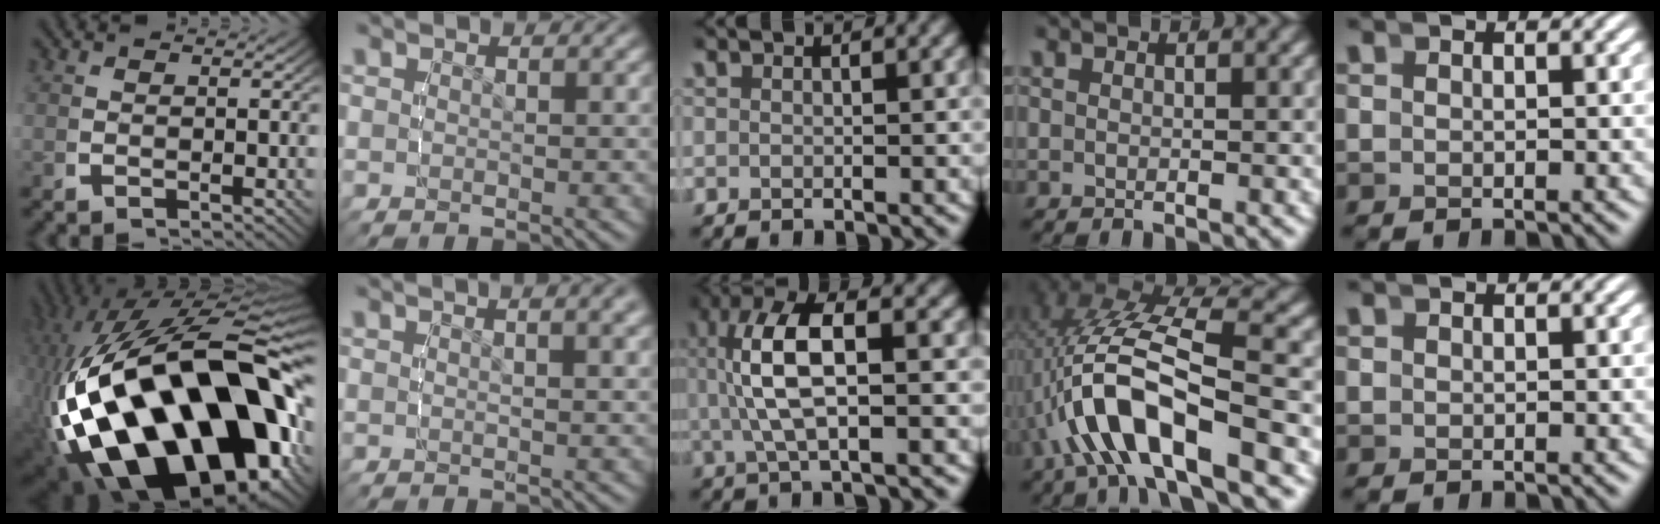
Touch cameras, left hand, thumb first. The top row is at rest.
{"thumb": {"total": 36.9, "force": [-7.1, 21.0, 29.5], "torque": [-0.564, -0.120, -0.042]}, "index": {"total": 3.9, "force": [2.4, 0.6, 3.0], "torque": [-0.027, 0.014, 0.036]}, "middle": {"total": 6.7, "force": [0.5, 2.2, 6.2], "torque": [-0.127, 0.010, 0.005]}, "ring": {"total": 9.7, "force": [-1.4, 4.4, 8.5], "torque": [-0.192, -0.015, -0.010]}, "little": {"total": 0.5, "force": [0.2, 0.5, 0.0], "torque": [-0.002, -0.009, 0.008]}}